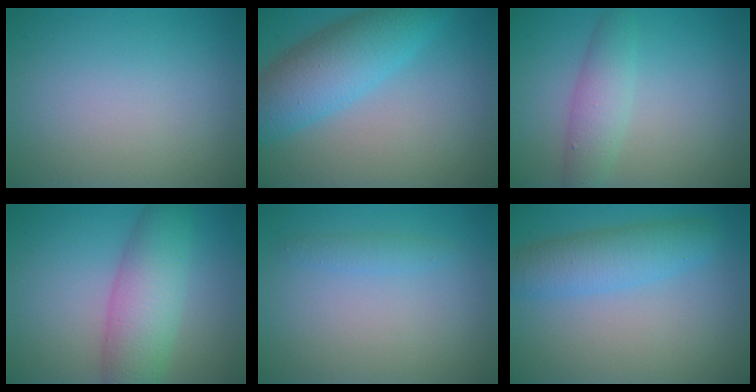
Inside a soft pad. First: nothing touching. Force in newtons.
{"total": 7.1, "press": 7.1, "slide": 0.3}
{"total": 3.1, "press": 3.1, "slide": 0.1}
{"total": 6.1, "press": 6.1, "slide": 0.2}
{"total": 1.1, "press": 1.1, "slide": 0.1}
{"total": 4.2, "press": 4.2, "slide": 0.2}